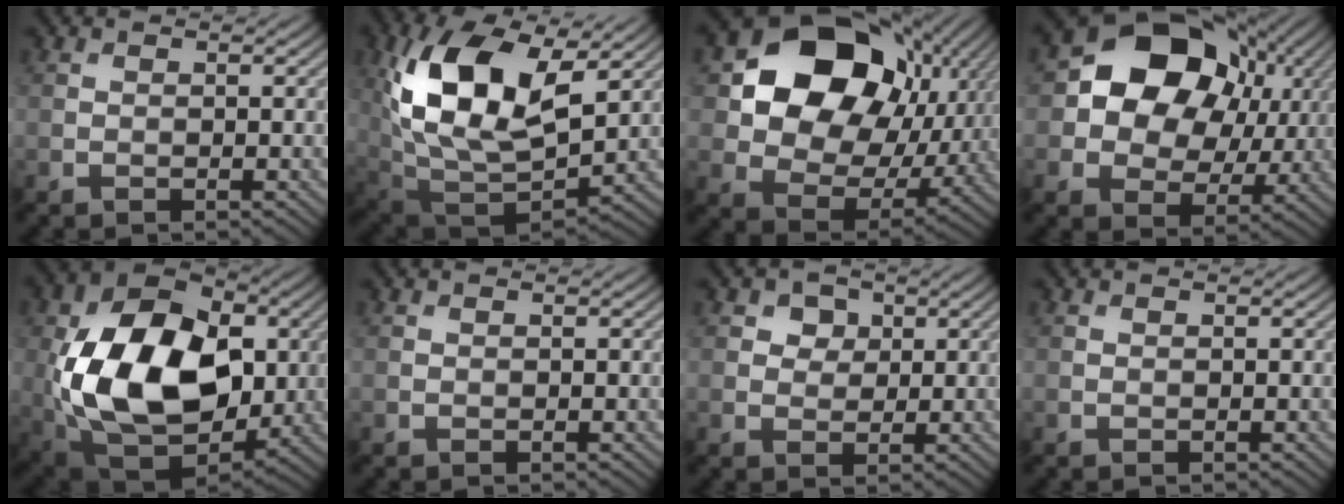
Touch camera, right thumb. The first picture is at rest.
{"total": 16.8, "force": [5.0, 9.3, 13.1], "torque": [-0.273, -0.004, 0.098]}
{"total": 17.2, "force": [4.8, 13.2, 9.9], "torque": [-0.186, -0.002, 0.105]}
{"total": 14.6, "force": [3.6, 11.4, 8.3], "torque": [-0.144, 0.011, 0.057]}
{"total": 19.6, "force": [0.0, 13.2, 14.4], "torque": [-0.300, -0.018, 0.007]}
{"total": 0.0}
{"total": 3.0, "force": [1.2, 2.4, 1.2], "torque": [-0.024, -0.006, 0.019]}
{"total": 0.0}